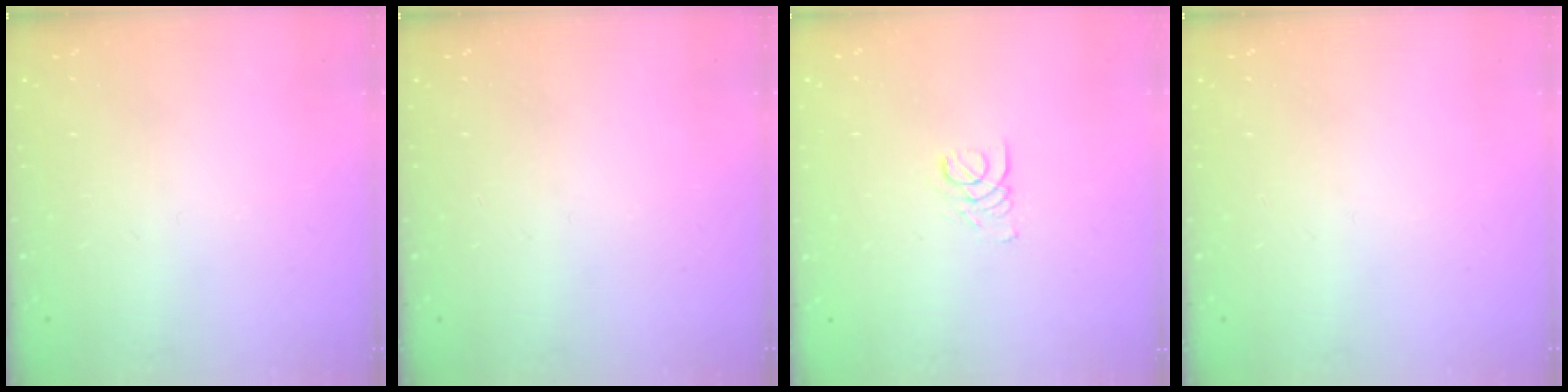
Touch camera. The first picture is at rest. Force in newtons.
{"total": 0.0}
{"total": 1.6, "press": 1.6, "slide": 0.1}
{"total": 0.0}